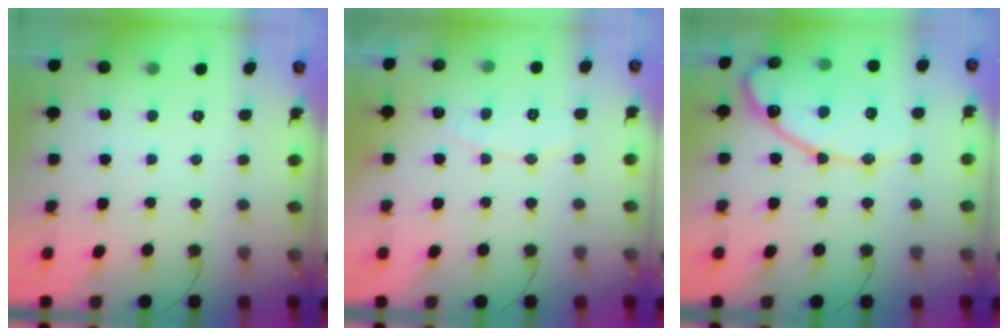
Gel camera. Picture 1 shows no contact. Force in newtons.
{"total": 4.9, "press": 4.9, "slide": 0.4}
{"total": 15.3, "press": 15.2, "slide": 1.2}